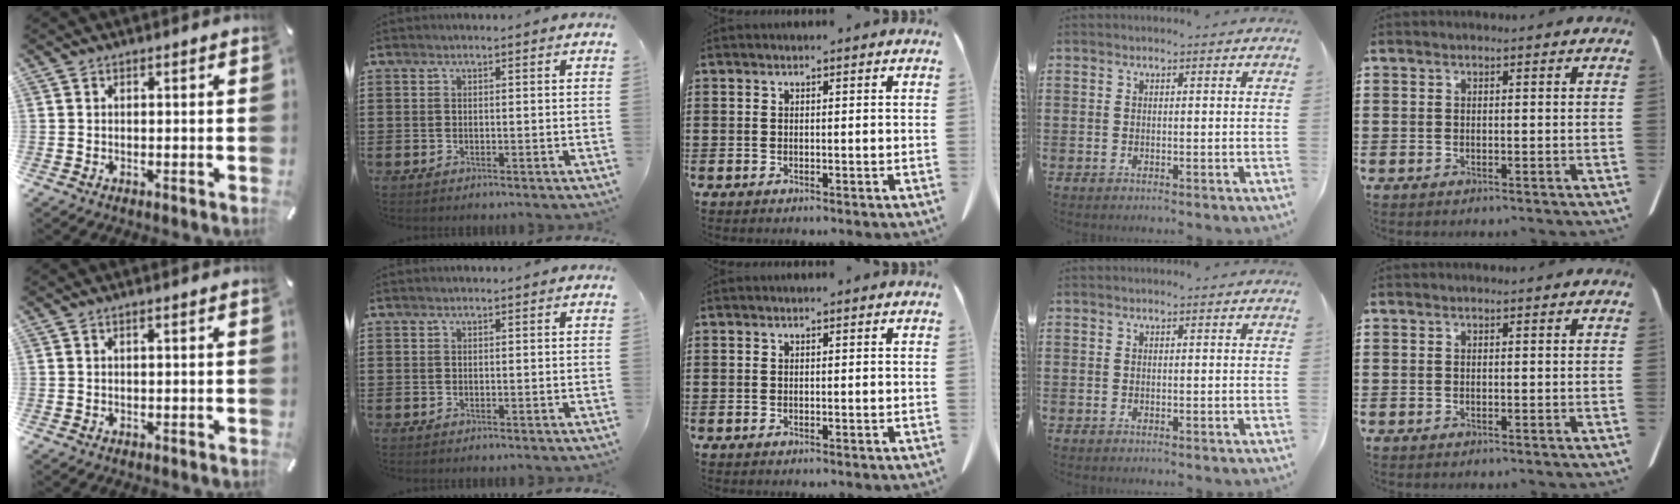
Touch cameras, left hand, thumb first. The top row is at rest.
{"thumb": {"total": 0.7, "force": [0.2, 0.1, 0.7], "torque": [-0.011, 0.000, 0.003]}}